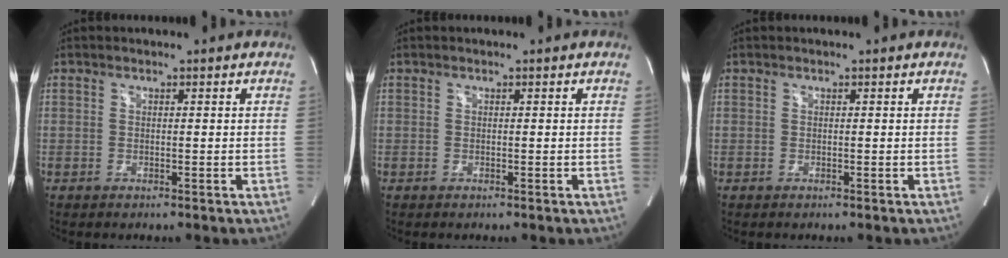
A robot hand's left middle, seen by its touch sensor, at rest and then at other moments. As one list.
[{"total": 0.0}, {"total": 0.0}]